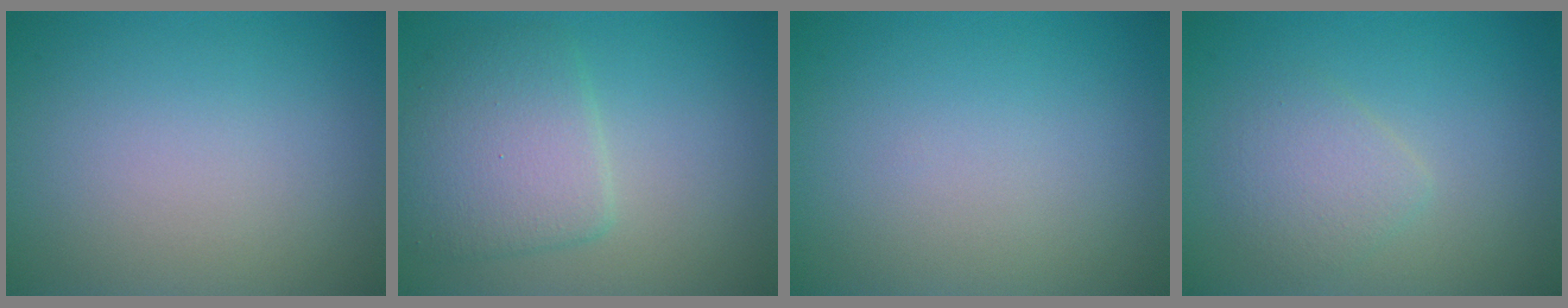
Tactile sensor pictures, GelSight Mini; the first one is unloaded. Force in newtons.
{"total": 4.8, "press": 4.8, "slide": 0.1}
{"total": 0.0}
{"total": 2.3, "press": 2.3, "slide": 0.1}